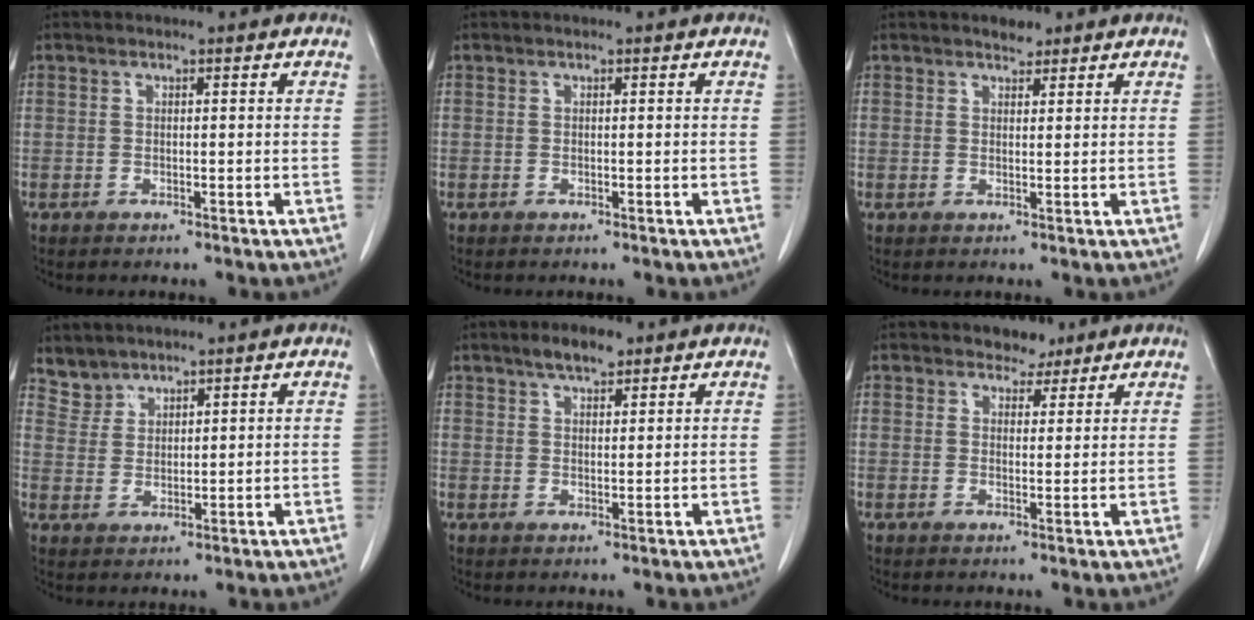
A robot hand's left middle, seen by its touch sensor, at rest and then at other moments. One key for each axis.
{"total": 0.0}
{"total": 1.6, "fx": 1.4, "fy": 0.7, "fz": 0.5, "tx": -0.012, "ty": -0.002, "tz": 0.022}
{"total": 3.3, "fx": 3.0, "fy": 1.3, "fz": -0.5, "tx": 0.015, "ty": 0.007, "tz": 0.063}
{"total": 3.8, "fx": 2.9, "fy": 1.1, "fz": 2.2, "tx": -0.045, "ty": 0.004, "tz": 0.050}
{"total": 3.2, "fx": 2.6, "fy": 1.7, "fz": 0.6, "tx": -0.006, "ty": 0.000, "tz": 0.040}